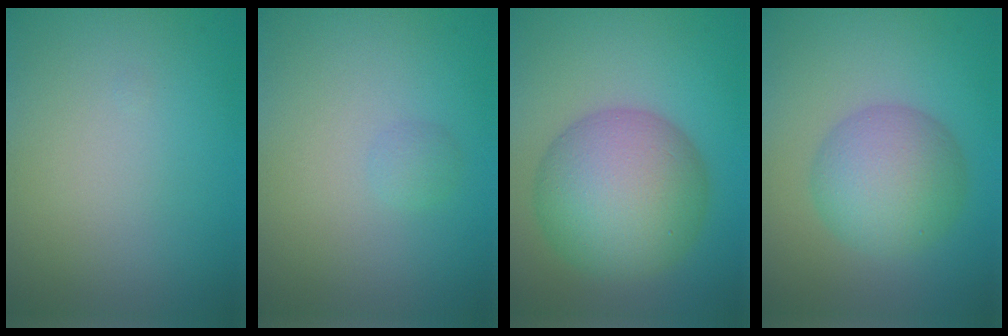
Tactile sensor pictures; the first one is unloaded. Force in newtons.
{"total": 0.8, "press": 0.8, "slide": 0.1}
{"total": 10.0, "press": 10.0, "slide": 0.2}
{"total": 6.0, "press": 6.0, "slide": 0.1}